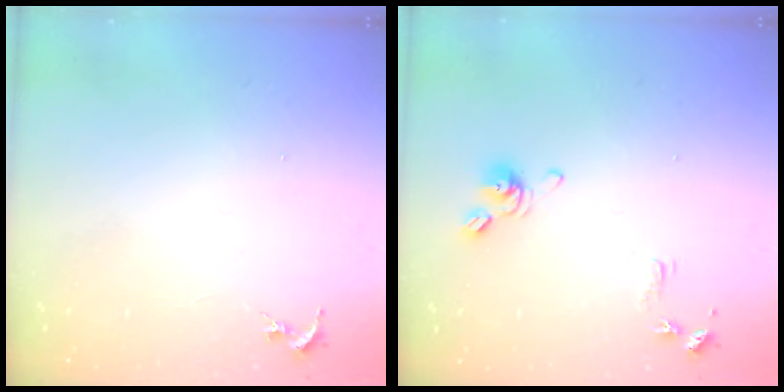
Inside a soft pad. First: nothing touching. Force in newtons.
{"total": 10.0, "press": 9.9, "slide": 1.2}